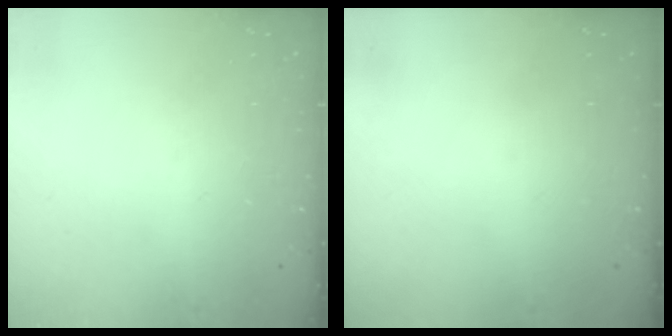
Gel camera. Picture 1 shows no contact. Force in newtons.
{"total": 0.0}